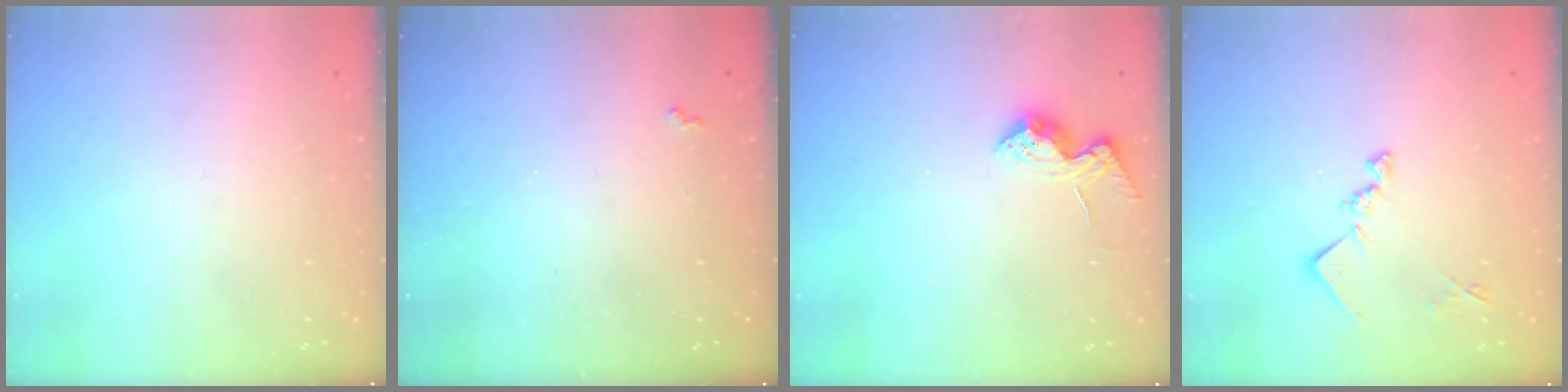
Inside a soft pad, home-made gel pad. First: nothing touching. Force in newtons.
{"total": 1.9, "press": 1.8, "slide": 0.5}
{"total": 13.9, "press": 13.9, "slide": 1.0}
{"total": 11.1, "press": 11.1, "slide": 0.2}